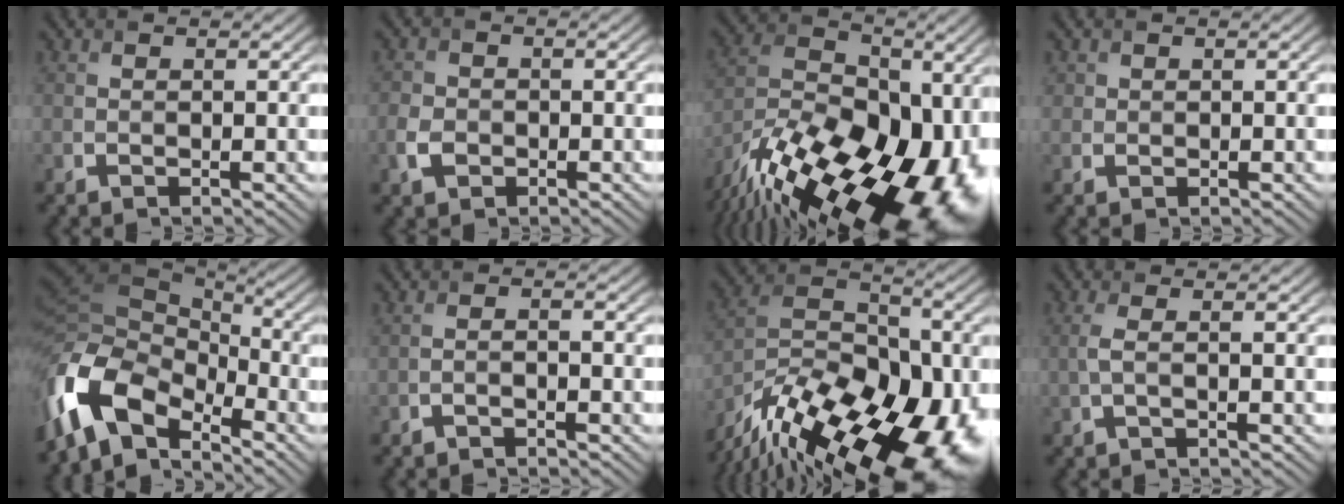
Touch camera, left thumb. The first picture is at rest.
{"total": 3.1, "force": [-1.2, 2.4, 1.5], "torque": [-0.040, -0.003, -0.029]}
{"total": 21.0, "force": [-12.0, 10.2, 13.8], "torque": [-0.234, -0.008, -0.206]}
{"total": 1.1, "force": [0.4, 1.0, 0.1], "torque": [0.000, -0.005, 0.008]}
{"total": 14.8, "force": [-6.7, 8.6, 10.0], "torque": [-0.249, -0.027, -0.126]}
{"total": 1.3, "force": [-1.1, 0.1, 0.7], "torque": [-0.012, 0.003, -0.025]}
{"total": 20.4, "force": [-13.7, 9.1, 12.1], "torque": [-0.219, -0.029, -0.222]}
{"total": 1.9, "force": [0.0, 0.4, 1.8], "torque": [-0.042, 0.004, -0.006]}